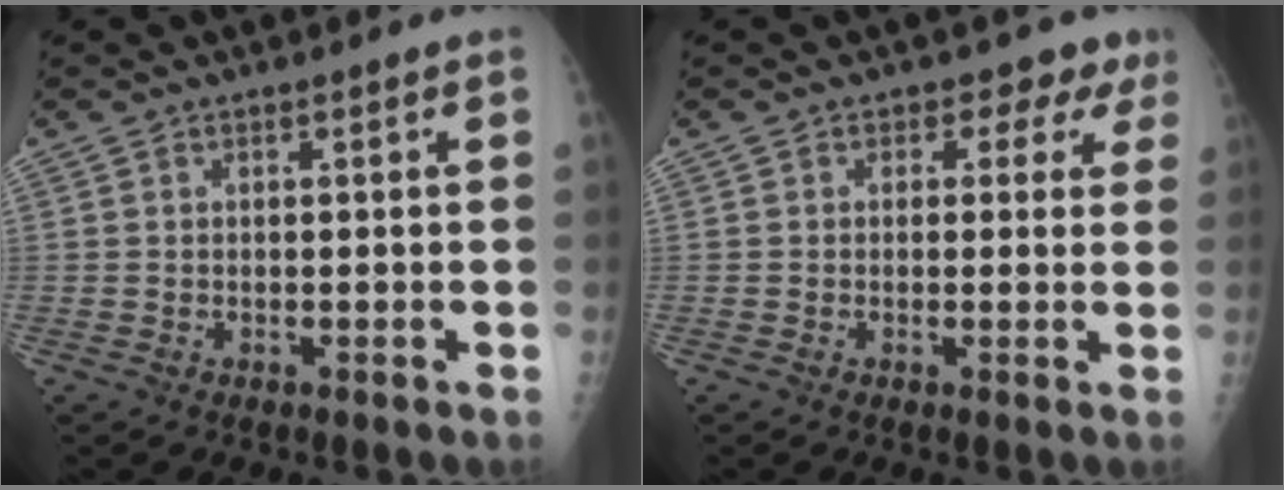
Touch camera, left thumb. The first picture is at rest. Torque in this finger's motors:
{"motor_torque": [-0.29, -0.17, -0.18, 0.02, 0.05]}